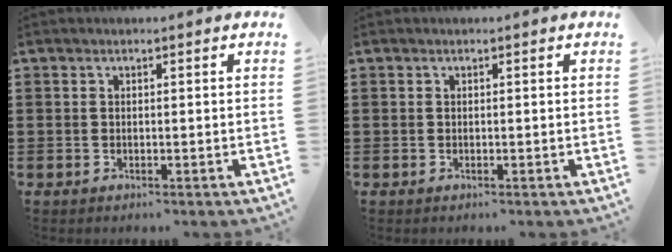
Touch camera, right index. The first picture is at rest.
{"total": 0.0}